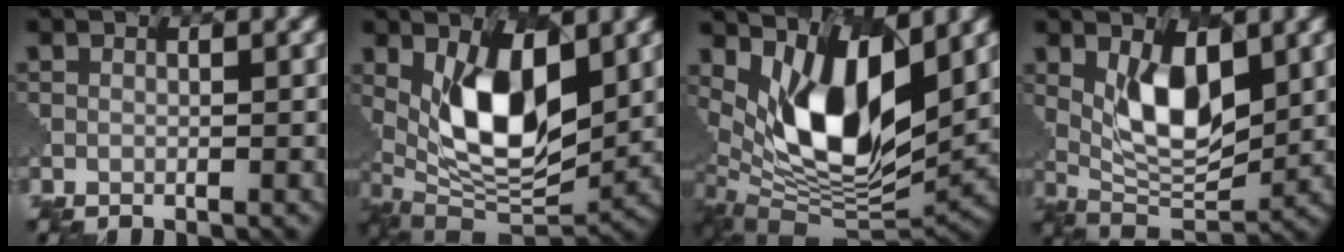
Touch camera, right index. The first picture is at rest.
{"total": 10.6, "force": [2.4, 5.1, 9.0], "torque": [-0.152, -0.011, 0.041]}
{"total": 12.3, "force": [3.8, 5.7, 10.3], "torque": [-0.183, -0.017, 0.074]}
{"total": 7.0, "force": [2.0, 3.2, 5.8], "torque": [-0.104, -0.012, 0.039]}